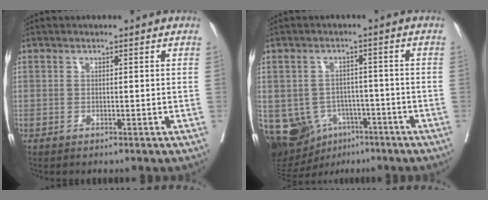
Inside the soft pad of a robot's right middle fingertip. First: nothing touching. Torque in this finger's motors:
{"motor_torque": [0.16, -0.14, 0.07, -0.01]}